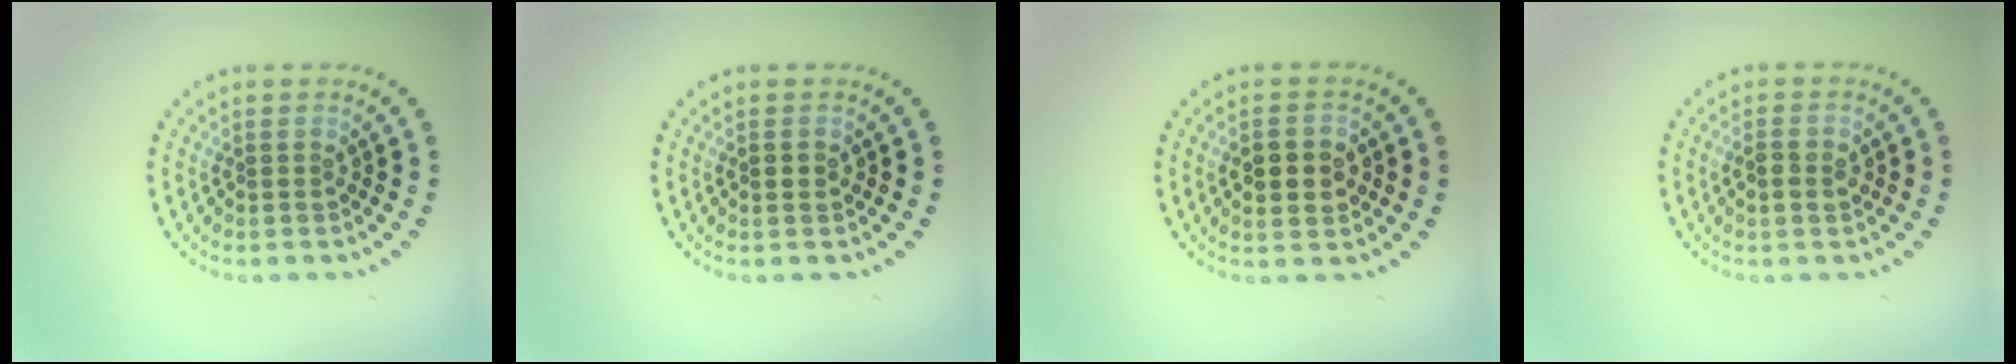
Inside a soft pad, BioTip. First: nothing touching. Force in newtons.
{"total": 1.1, "press": 1.1, "slide": 0.1}
{"total": 3.7, "press": 3.7, "slide": 0.1}
{"total": 1.8, "press": 1.8, "slide": 0.1}